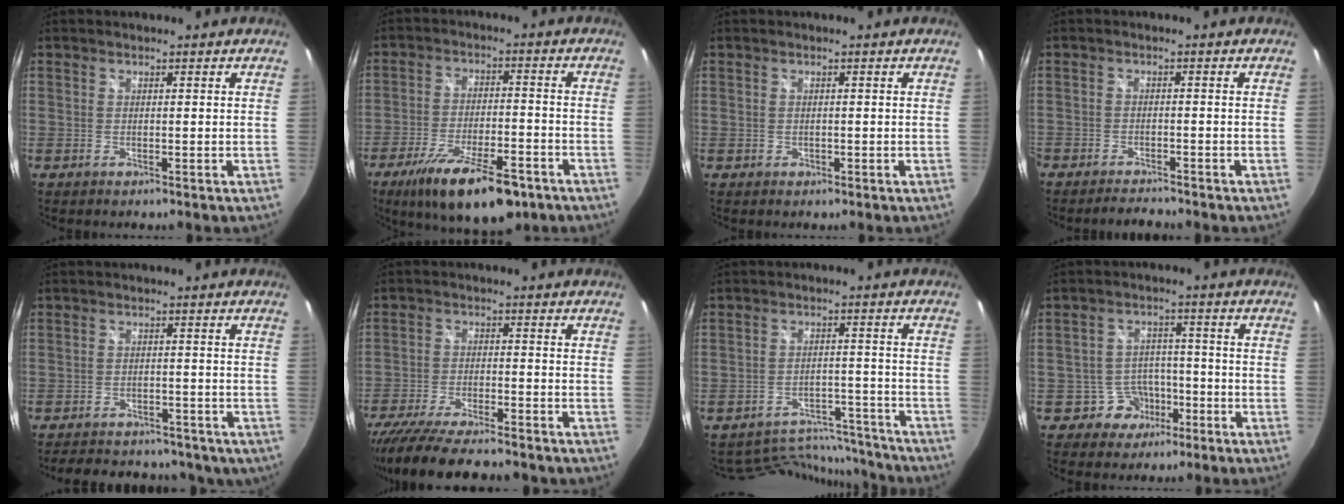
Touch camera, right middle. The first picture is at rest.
{"total": 16.8, "force": [-11.1, 5.5, 11.3], "torque": [-0.210, -0.031, -0.173]}
{"total": 0.7, "force": [-0.3, 0.6, 0.1], "torque": [0.000, -0.001, -0.004]}
{"total": 4.0, "force": [-3.8, 0.7, 1.0], "torque": [-0.033, -0.002, -0.061]}
{"total": 15.0, "force": [-11.6, 7.0, 6.3], "torque": [-0.131, 0.007, -0.144]}
{"total": 16.2, "force": [-13.8, 3.3, 7.9], "torque": [-0.161, -0.040, -0.222]}
{"total": 11.5, "force": [-11.2, 2.4, 0.5], "torque": [-0.019, 0.024, -0.160]}
{"total": 5.8, "force": [-3.4, 4.7, 0.6], "torque": [-0.022, 0.025, -0.048]}